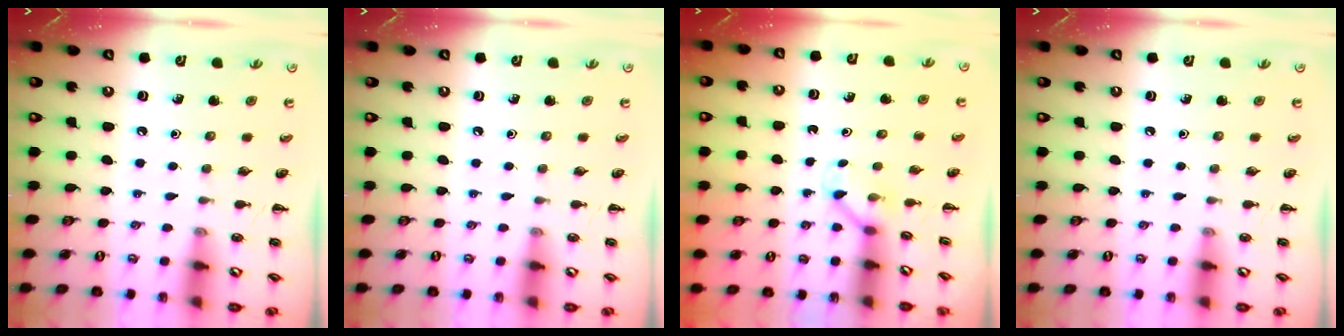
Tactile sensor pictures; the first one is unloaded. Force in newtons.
{"total": 0.0}
{"total": 2.8, "press": 2.7, "slide": 0.9}
{"total": 0.0}